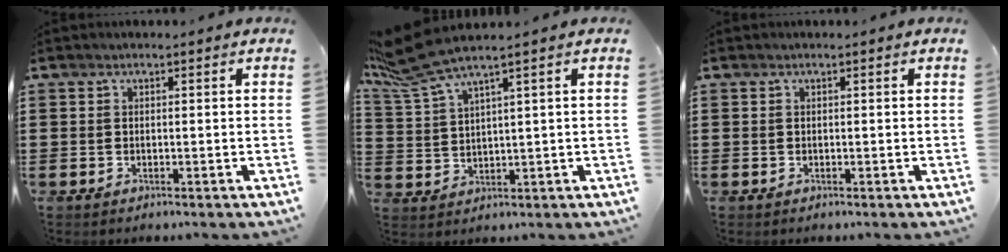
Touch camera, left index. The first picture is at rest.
{"total": 7.2, "force": [5.2, 0.8, 4.9], "torque": [-0.135, -0.020, 0.088]}
{"total": 0.0}